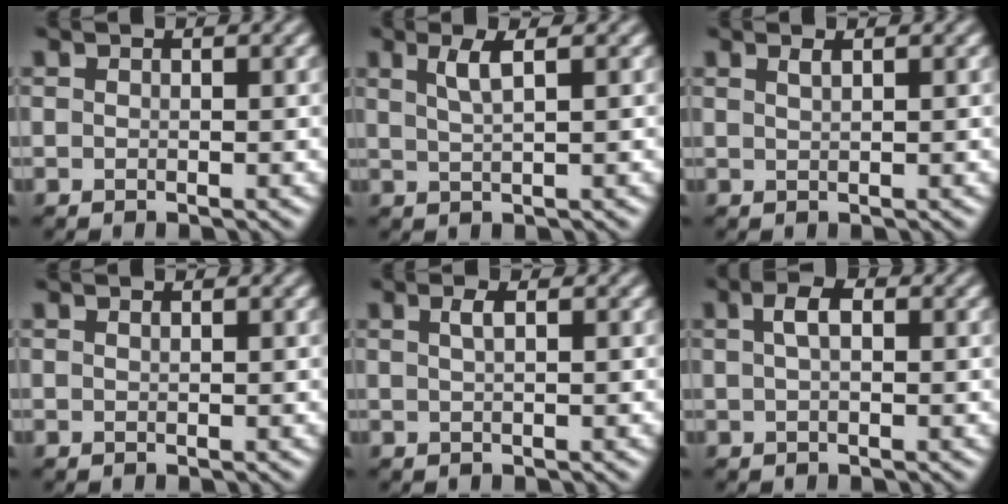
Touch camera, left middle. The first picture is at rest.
{"total": 2.4, "force": [1.1, 0.6, 2.1], "torque": [-0.035, 0.002, 0.019]}
{"total": 0.9, "force": [0.6, 0.3, 0.7], "torque": [-0.007, 0.002, 0.009]}
{"total": 0.0}
{"total": 1.4, "force": [0.6, 0.4, 1.2], "torque": [-0.021, 0.004, 0.009]}
{"total": 2.0, "force": [0.6, 0.9, 1.7], "torque": [-0.033, 0.006, 0.007]}